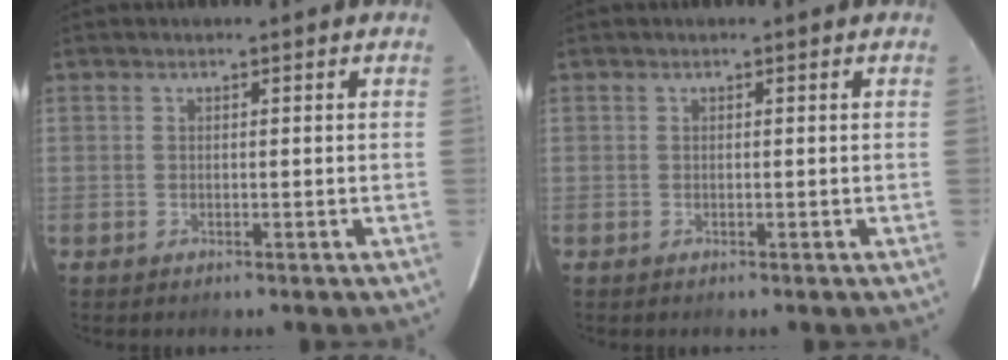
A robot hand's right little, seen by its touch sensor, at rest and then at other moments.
{"total": 0.0}